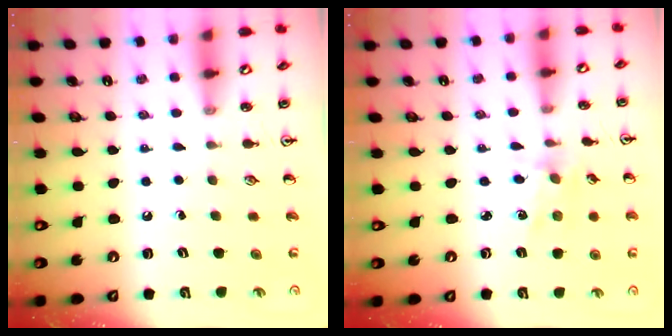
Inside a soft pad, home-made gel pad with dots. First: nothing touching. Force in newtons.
{"total": 1.2, "press": 1.2, "slide": 0.2}